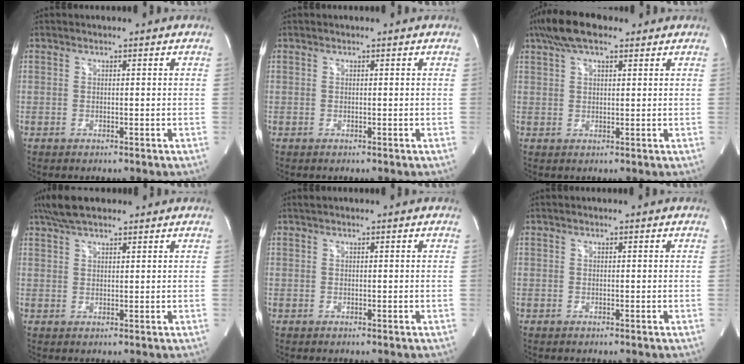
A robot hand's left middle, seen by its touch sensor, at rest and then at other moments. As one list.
[{"total": 0.0}, {"total": 7.7, "force": [5.3, 2.6, 5.0], "torque": [-0.102, 0.028, 0.092]}, {"total": 6.6, "force": [5.2, 1.8, 3.6], "torque": [-0.071, 0.027, 0.096]}, {"total": 0.6, "force": [0.6, -0.1, 0.3], "torque": [-0.010, 0.013, 0.014]}, {"total": 0.0}]